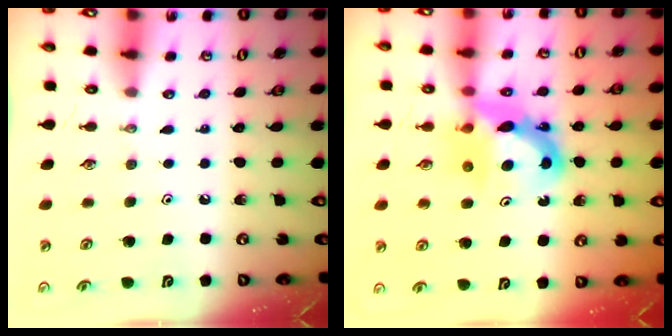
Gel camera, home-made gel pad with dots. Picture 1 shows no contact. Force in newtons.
{"total": 9.4, "press": 9.4, "slide": 0.5}